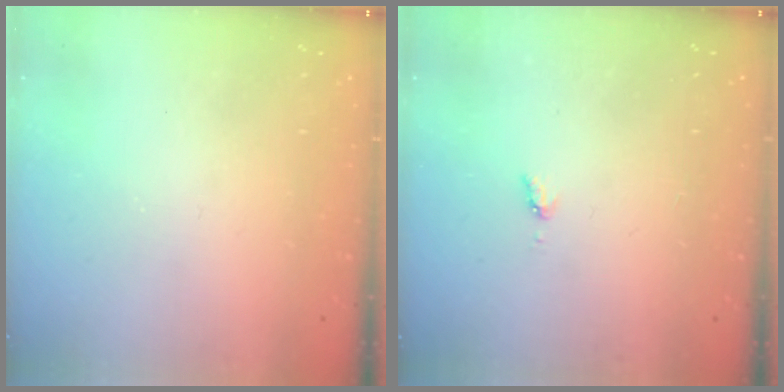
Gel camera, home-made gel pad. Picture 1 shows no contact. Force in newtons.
{"total": 3.5, "press": 3.4, "slide": 0.4}